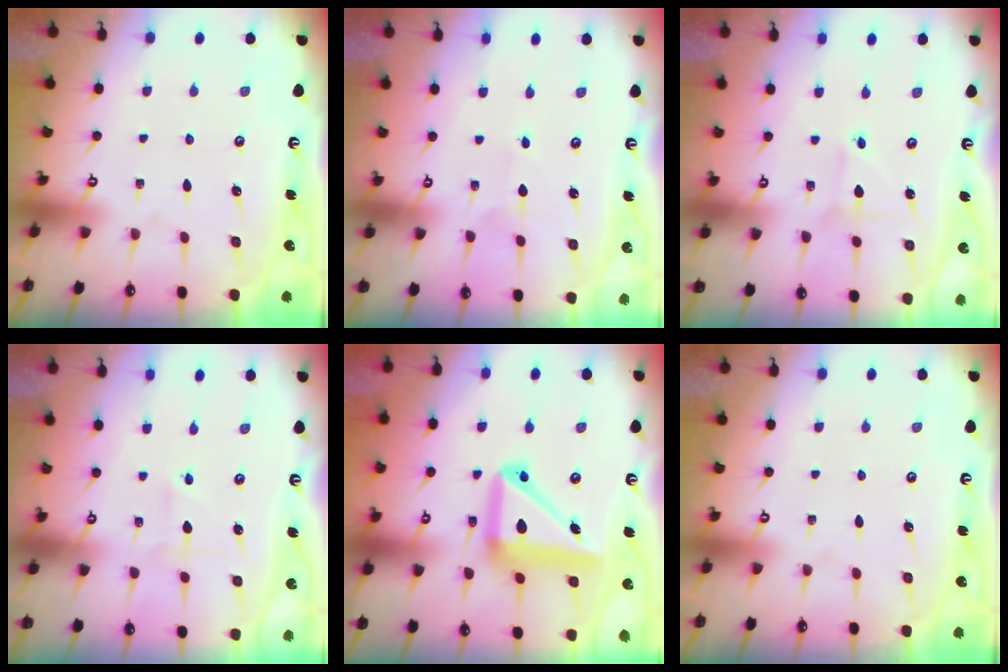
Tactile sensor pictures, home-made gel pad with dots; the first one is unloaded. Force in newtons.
{"total": 1.5, "press": 1.5, "slide": 0.1}
{"total": 1.8, "press": 1.8, "slide": 0.2}
{"total": 1.6, "press": 1.3, "slide": 0.9}
{"total": 16.7, "press": 16.6, "slide": 2.1}
{"total": 0.0}